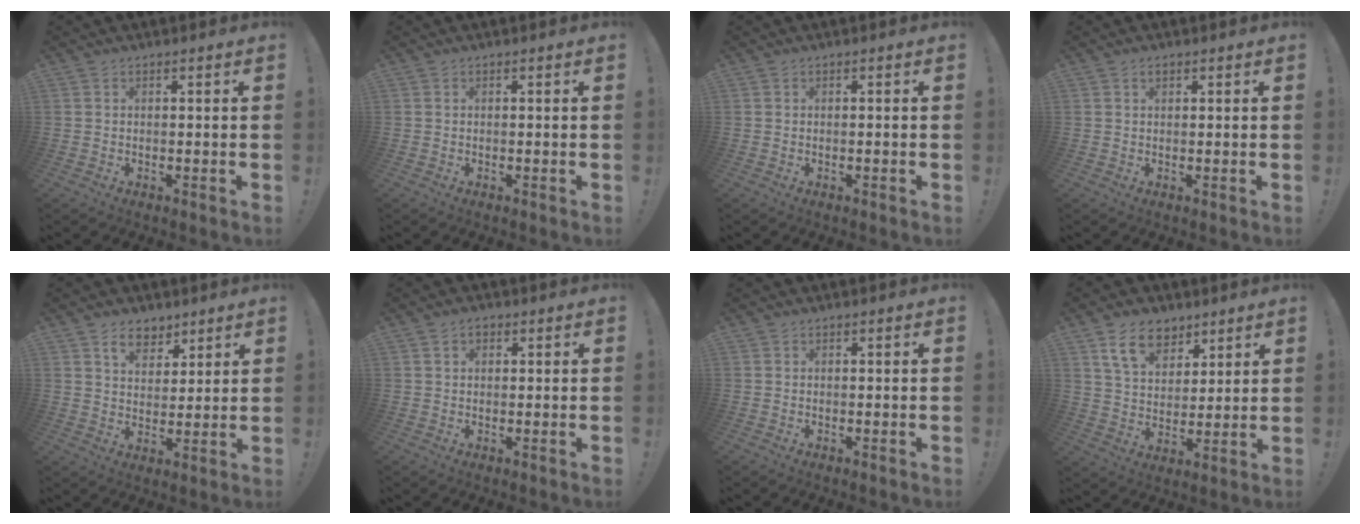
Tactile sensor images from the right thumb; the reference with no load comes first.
{"total": 0.0}
{"total": 0.7, "force": [-0.6, -0.2, 0.3], "torque": [-0.009, 0.000, -0.010]}
{"total": 0.9, "force": [0.6, 0.5, 0.6], "torque": [-0.011, 0.001, 0.011]}
{"total": 7.6, "force": [5.0, 5.1, 2.5], "torque": [-0.031, -0.027, 0.092]}
{"total": 1.9, "force": [0.8, 1.3, 1.1], "torque": [-0.017, 0.003, 0.014]}
{"total": 0.0}
{"total": 11.9, "force": [7.3, 7.8, 5.4], "torque": [-0.081, -0.033, 0.139]}